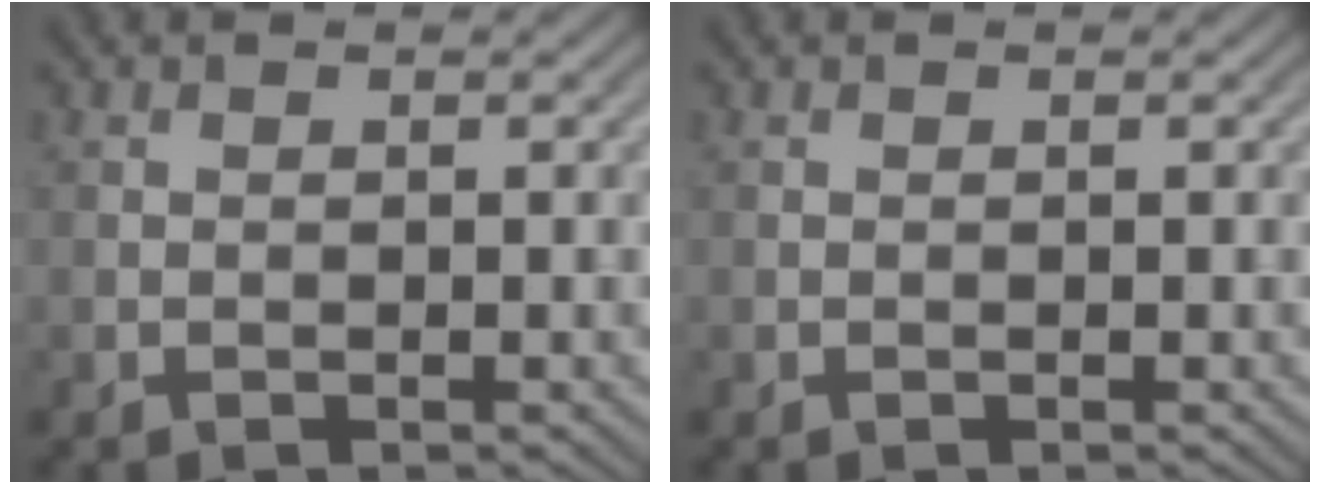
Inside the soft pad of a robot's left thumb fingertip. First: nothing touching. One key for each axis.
{"total": 0.0}